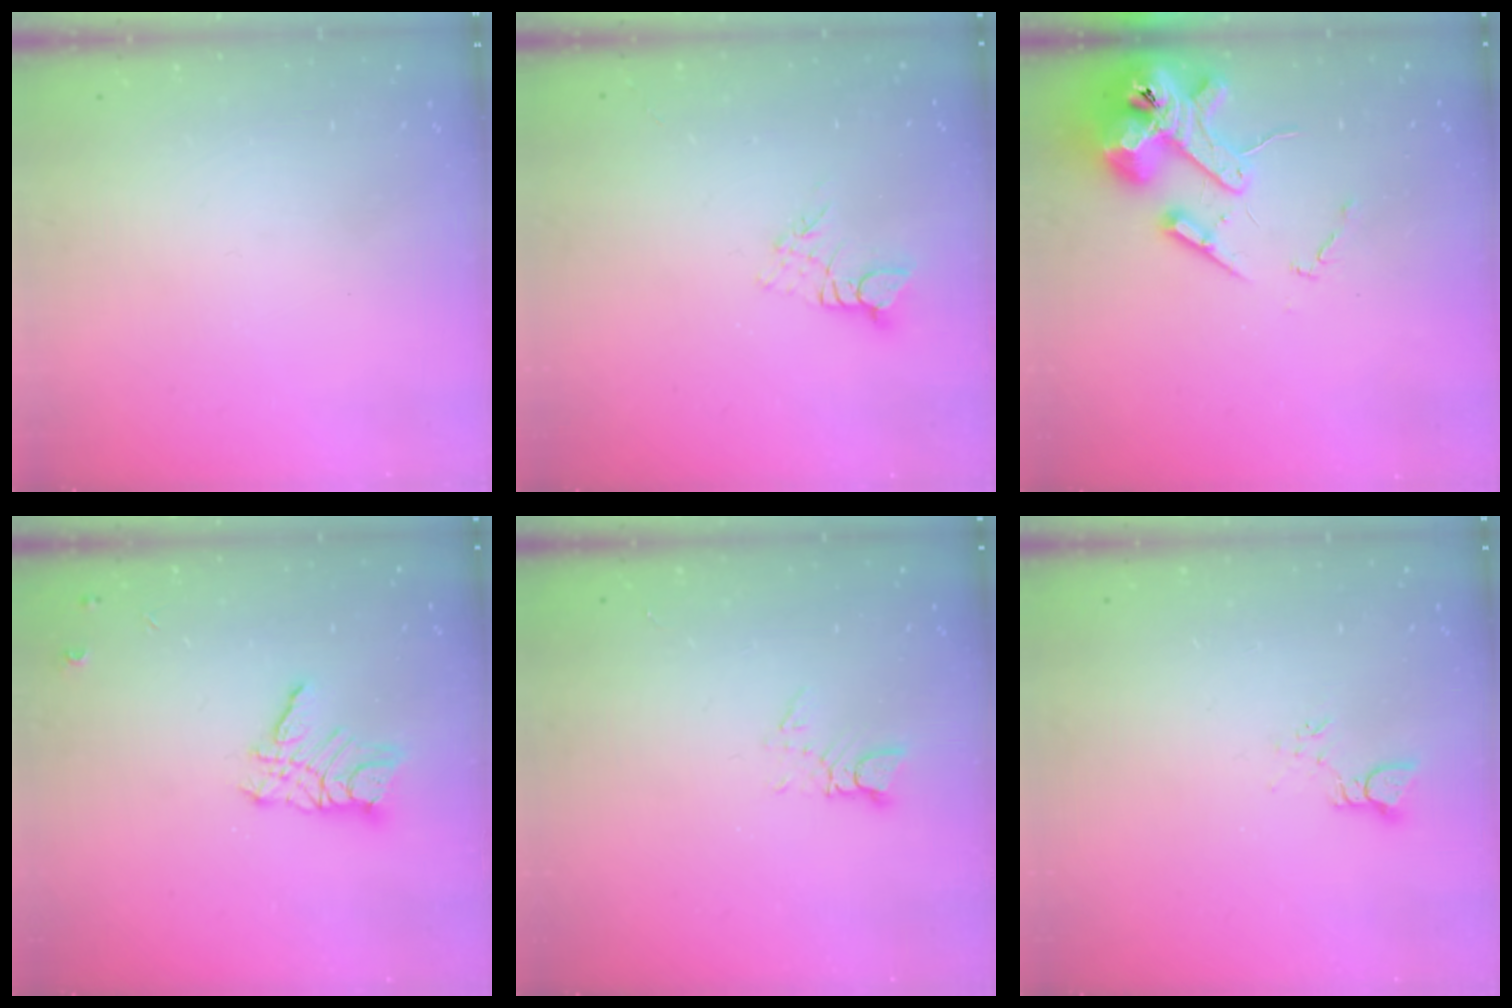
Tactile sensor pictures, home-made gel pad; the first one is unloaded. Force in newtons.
{"total": 3.9, "press": 3.9, "slide": 0.4}
{"total": 15.0, "press": 14.8, "slide": 2.3}
{"total": 10.1, "press": 10.1, "slide": 0.8}
{"total": 3.1, "press": 3.1, "slide": 0.2}
{"total": 2.3, "press": 2.3, "slide": 0.1}